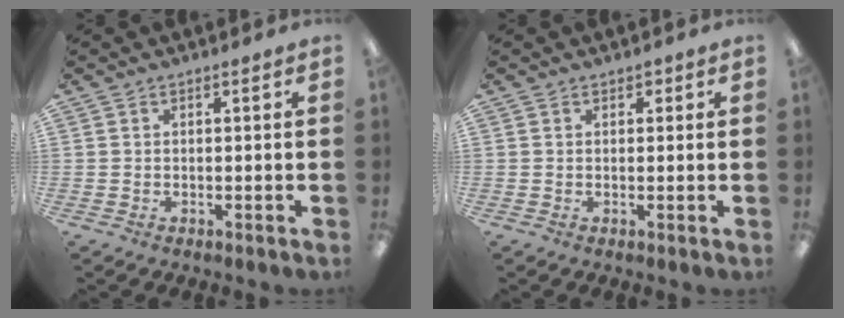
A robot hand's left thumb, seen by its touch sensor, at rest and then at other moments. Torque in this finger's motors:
{"motor_torque": [-0.34, -0.12, -0.12, -0.20, 0.00]}